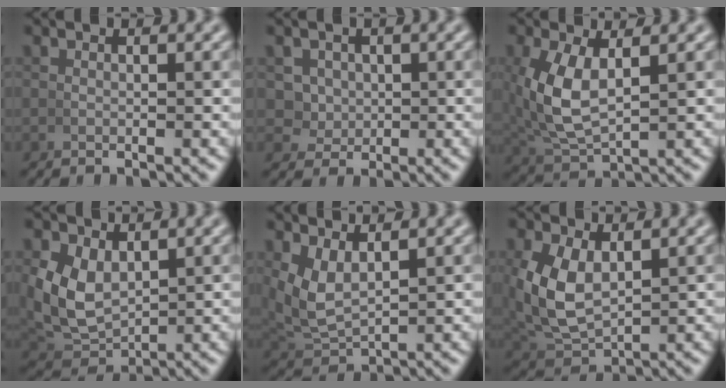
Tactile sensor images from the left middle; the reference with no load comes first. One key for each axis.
{"total": 3.9, "fx": 0.6, "fy": 3.5, "fz": 1.6, "tx": -0.042, "ty": -0.013, "tz": 0.021}
{"total": 5.4, "fx": 1.0, "fy": 3.0, "fz": 4.3, "tx": -0.105, "ty": -0.008, "tz": 0.036}
{"total": 6.8, "fx": 0.7, "fy": 5.2, "fz": 4.3, "tx": -0.117, "ty": -0.034, "tz": 0.036}
{"total": 4.8, "fx": 1.4, "fy": 3.3, "fz": 3.2, "tx": -0.087, "ty": -0.015, "tz": 0.041}
{"total": 6.2, "fx": 0.8, "fy": 4.3, "fz": 4.4, "tx": -0.113, "ty": -0.017, "tz": 0.034}